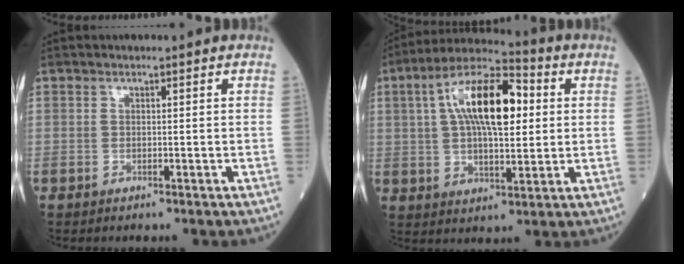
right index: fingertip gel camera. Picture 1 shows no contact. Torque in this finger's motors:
{"motor_torque": [1.56, 0.44, 0.76, 0.21]}